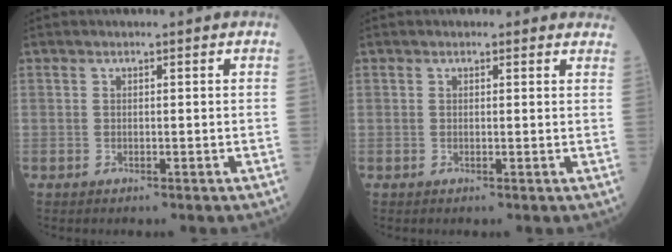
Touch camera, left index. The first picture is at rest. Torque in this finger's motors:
{"motor_torque": [0.50, -0.87, 0.05, -0.01]}